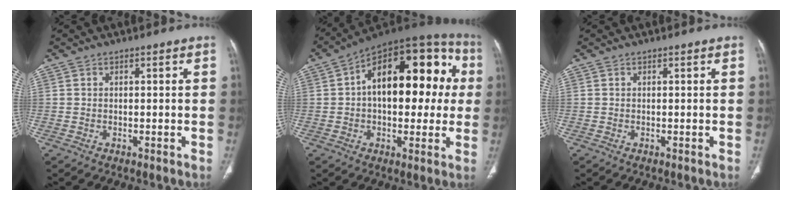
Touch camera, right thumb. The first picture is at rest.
{"total": 23.7, "force": [3.1, 12.8, 19.7], "torque": [-0.243, 0.044, 0.034]}
{"total": 0.0}